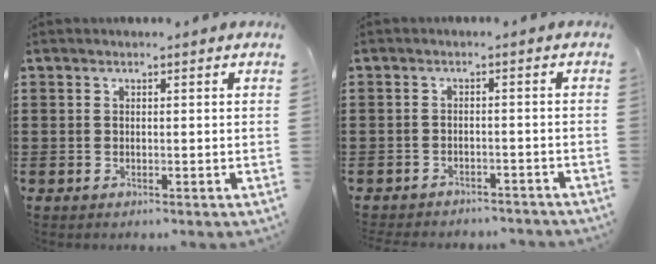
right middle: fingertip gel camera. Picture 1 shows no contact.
{"total": 2.2, "force": [-2.2, 0.3, 0.0], "torque": [-0.007, 0.000, -0.046]}